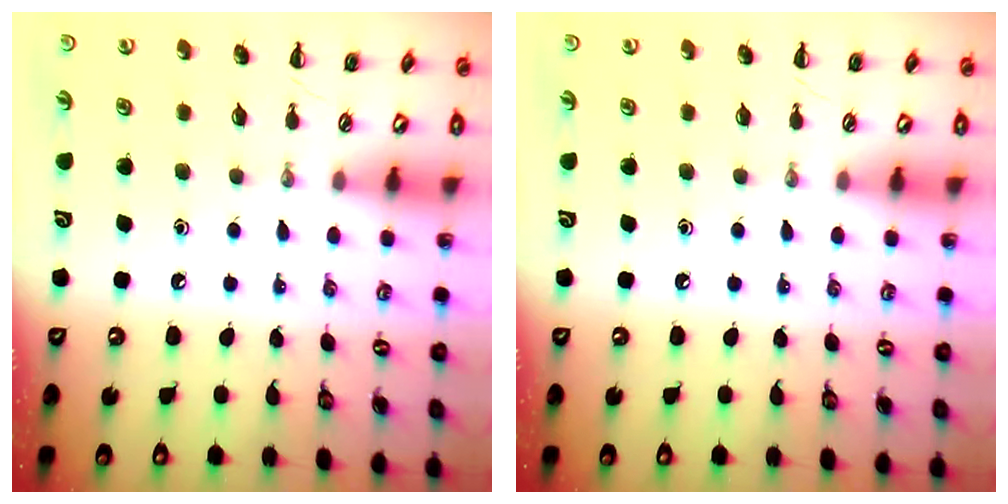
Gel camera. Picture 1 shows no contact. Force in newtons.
{"total": 0.0}